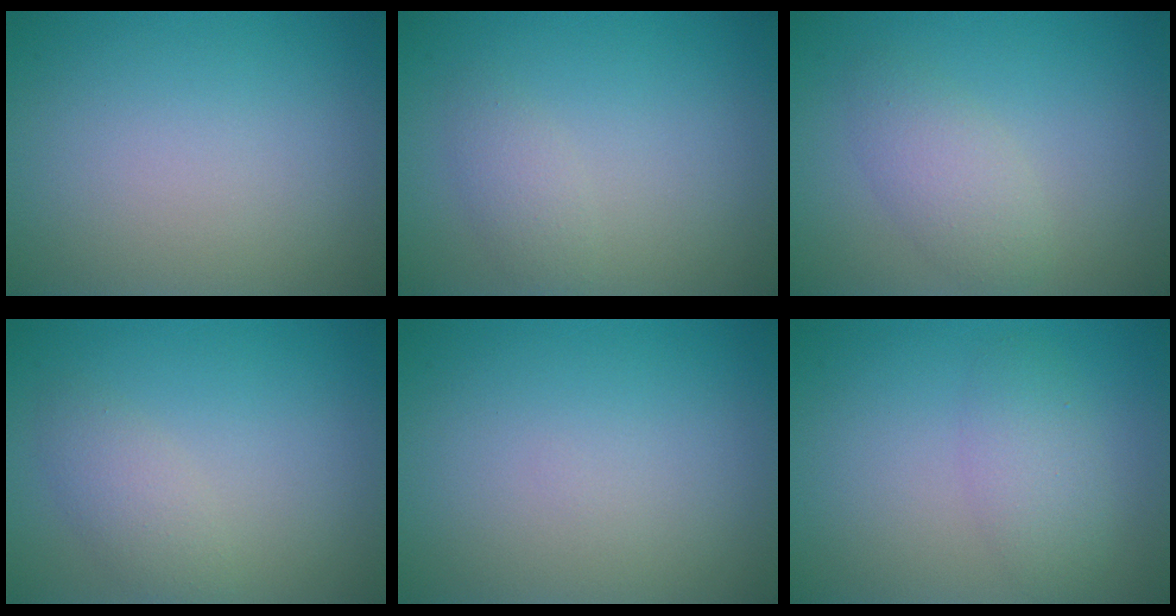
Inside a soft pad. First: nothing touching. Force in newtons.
{"total": 1.6, "press": 1.6, "slide": 0.1}
{"total": 2.7, "press": 2.7, "slide": 0.1}
{"total": 2.1, "press": 2.1, "slide": 0.1}
{"total": 0.0}
{"total": 2.5, "press": 2.5, "slide": 0.1}